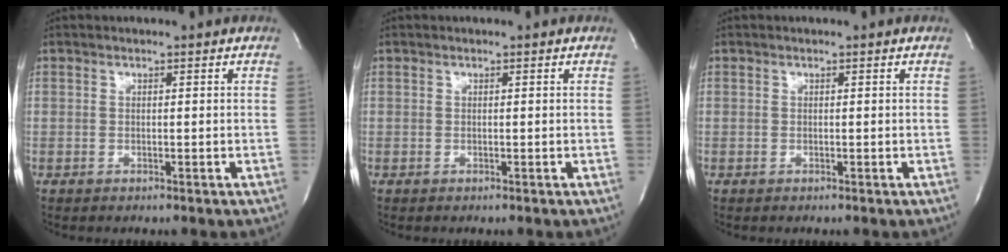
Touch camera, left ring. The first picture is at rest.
{"total": 0.0}
{"total": 0.0}